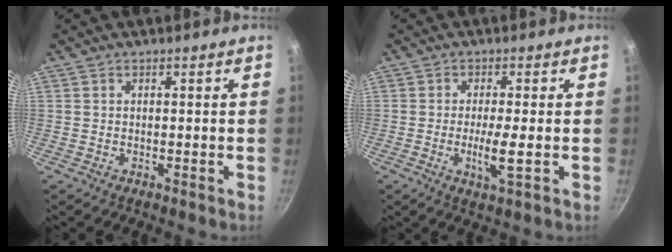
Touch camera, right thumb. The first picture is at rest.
{"total": 5.0, "force": [-0.8, 0.5, 4.9], "torque": [-0.090, -0.005, -0.016]}